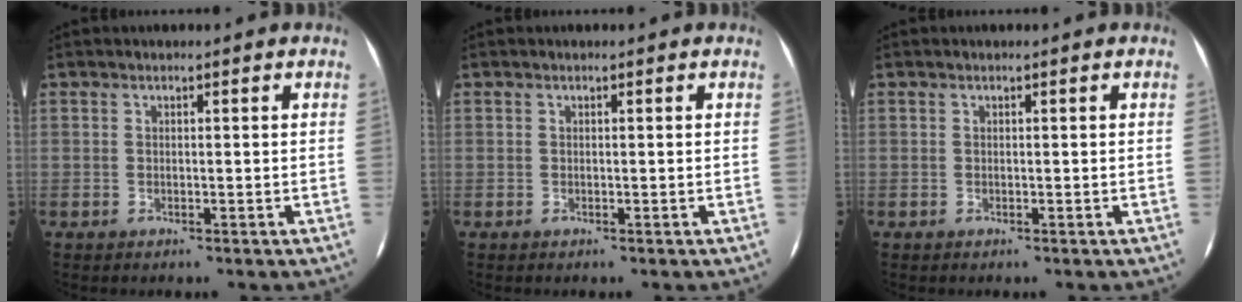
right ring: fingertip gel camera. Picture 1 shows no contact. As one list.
[{"total": 0.0}, {"total": 0.0}]